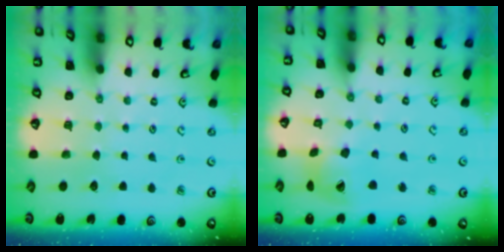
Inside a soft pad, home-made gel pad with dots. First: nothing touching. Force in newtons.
{"total": 13.5, "press": 13.4, "slide": 1.7}